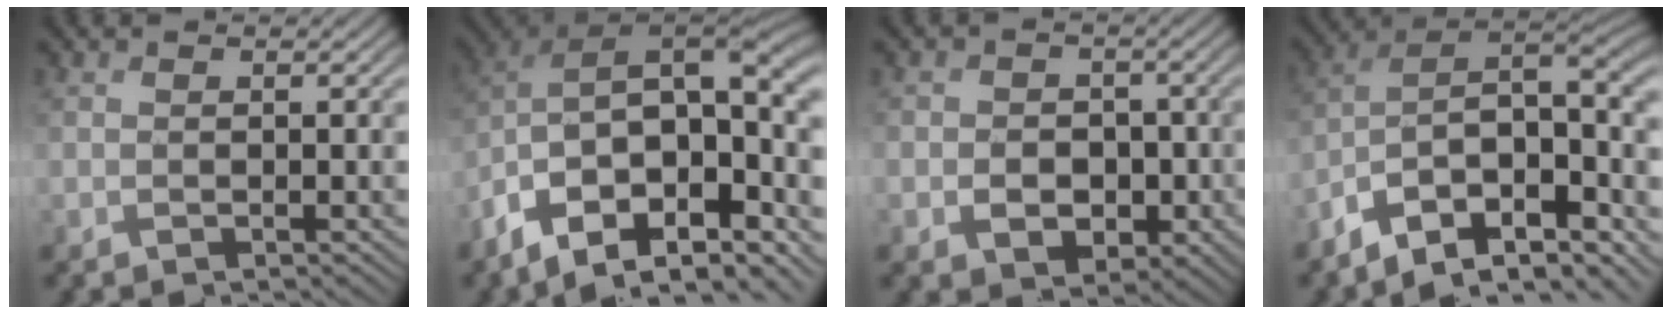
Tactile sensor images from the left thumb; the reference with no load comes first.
{"total": 17.7, "force": [-6.3, 10.3, 13.0], "torque": [-0.251, -0.018, -0.087]}
{"total": 5.6, "force": [-1.1, 4.9, 2.5], "torque": [-0.046, -0.002, -0.027]}
{"total": 15.0, "force": [-6.8, 7.9, 10.8], "torque": [-0.206, -0.018, -0.101]}